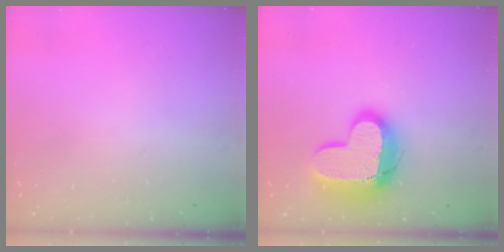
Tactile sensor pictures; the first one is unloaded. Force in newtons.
{"total": 17.4, "press": 17.3, "slide": 1.3}